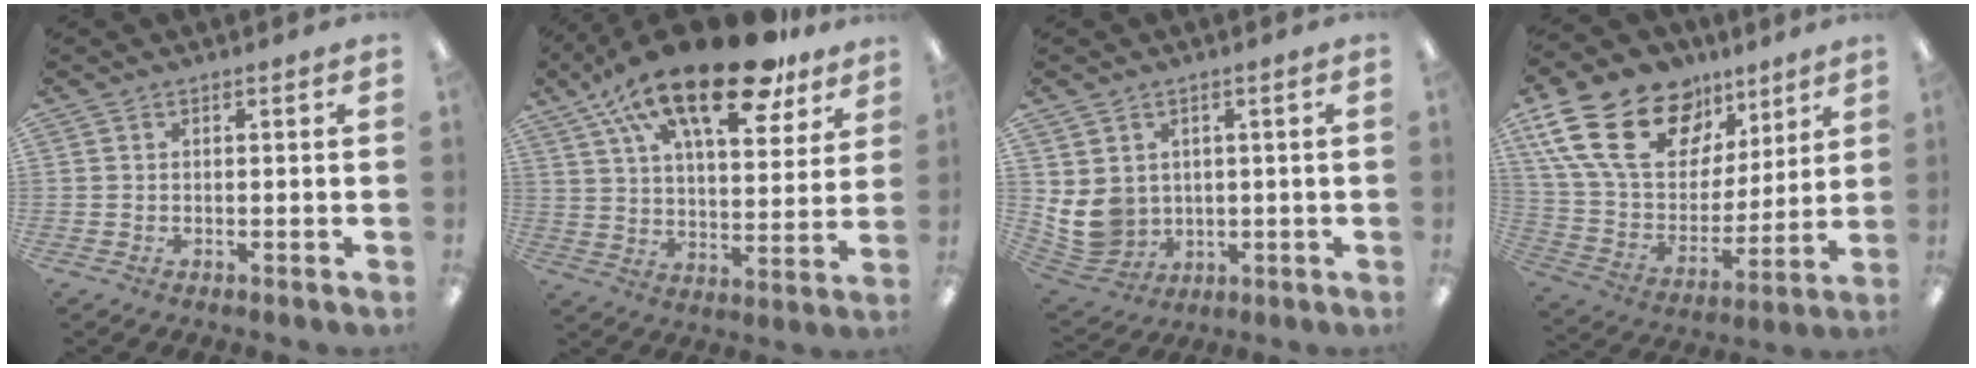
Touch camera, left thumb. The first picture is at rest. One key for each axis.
{"total": 24.2, "fx": 15.6, "fy": 9.1, "fz": 16.0, "tx": -0.265, "ty": -0.079, "tz": 0.260}
{"total": 8.3, "fx": 1.1, "fy": 7.5, "fz": 3.2, "tx": -0.083, "ty": -0.007, "tz": 0.031}
{"total": 24.0, "fx": 12.3, "fy": 15.3, "fz": 13.8, "tx": -0.264, "ty": -0.045, "tz": 0.223}